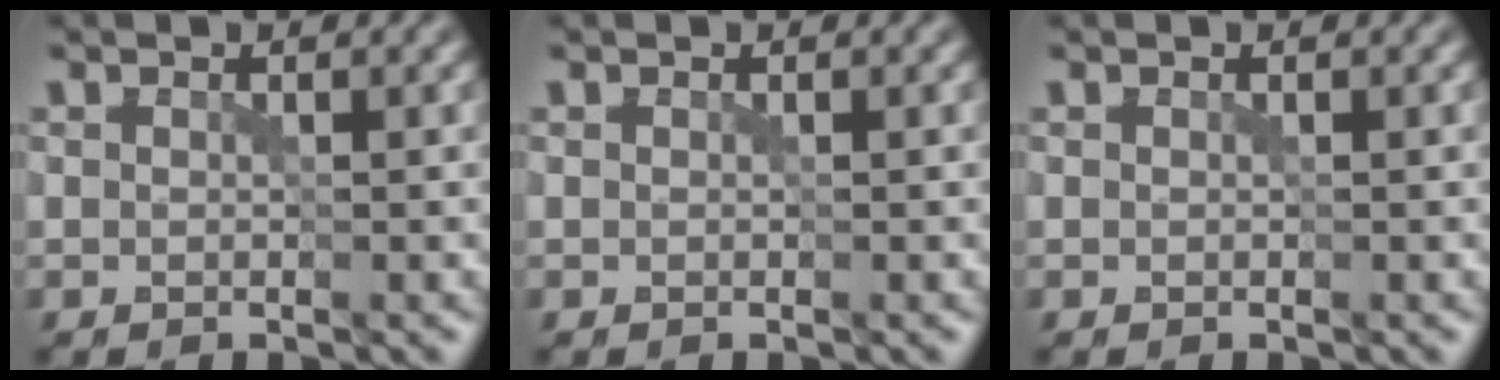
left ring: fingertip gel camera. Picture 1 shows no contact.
{"total": 0.0}
{"total": 0.0}